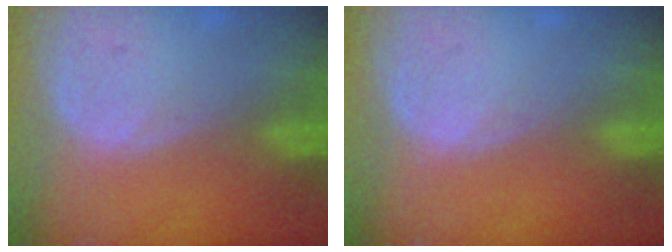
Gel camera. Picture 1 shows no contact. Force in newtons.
{"total": 0.0}